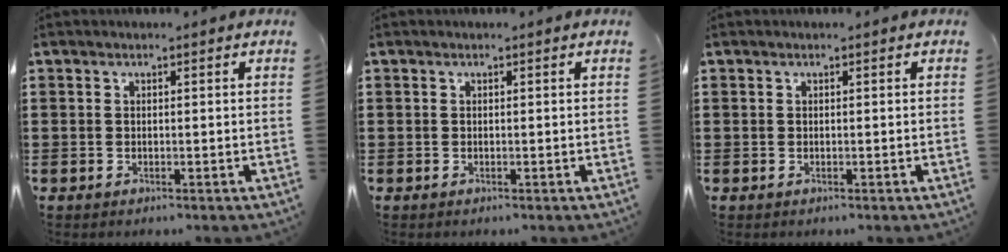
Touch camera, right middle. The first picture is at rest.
{"total": 0.0}
{"total": 0.0}